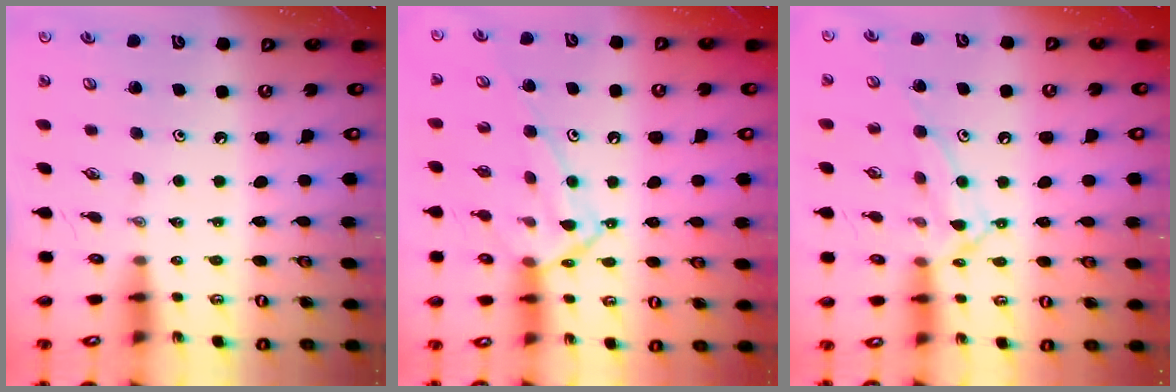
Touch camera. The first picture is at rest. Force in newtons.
{"total": 14.0, "press": 14.0, "slide": 0.9}
{"total": 11.4, "press": 11.3, "slide": 1.2}